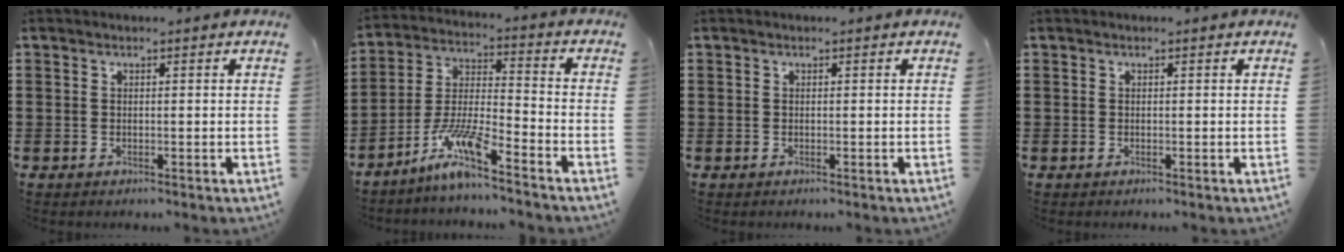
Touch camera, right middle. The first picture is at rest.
{"total": 9.1, "force": [-7.0, 0.7, 5.8], "torque": [-0.134, -0.014, -0.140]}
{"total": 0.0}
{"total": 0.0}